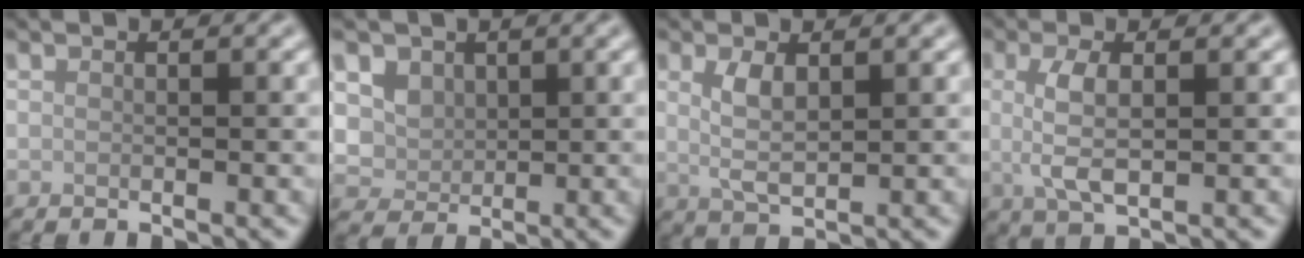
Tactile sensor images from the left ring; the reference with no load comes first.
{"total": 2.9, "force": [1.1, 2.4, 1.4], "torque": [-0.030, -0.005, 0.018]}
{"total": 2.8, "force": [0.9, 1.1, 2.4], "torque": [-0.051, -0.001, 0.021]}
{"total": 3.6, "force": [0.3, 1.3, 3.4], "torque": [-0.073, -0.001, 0.007]}